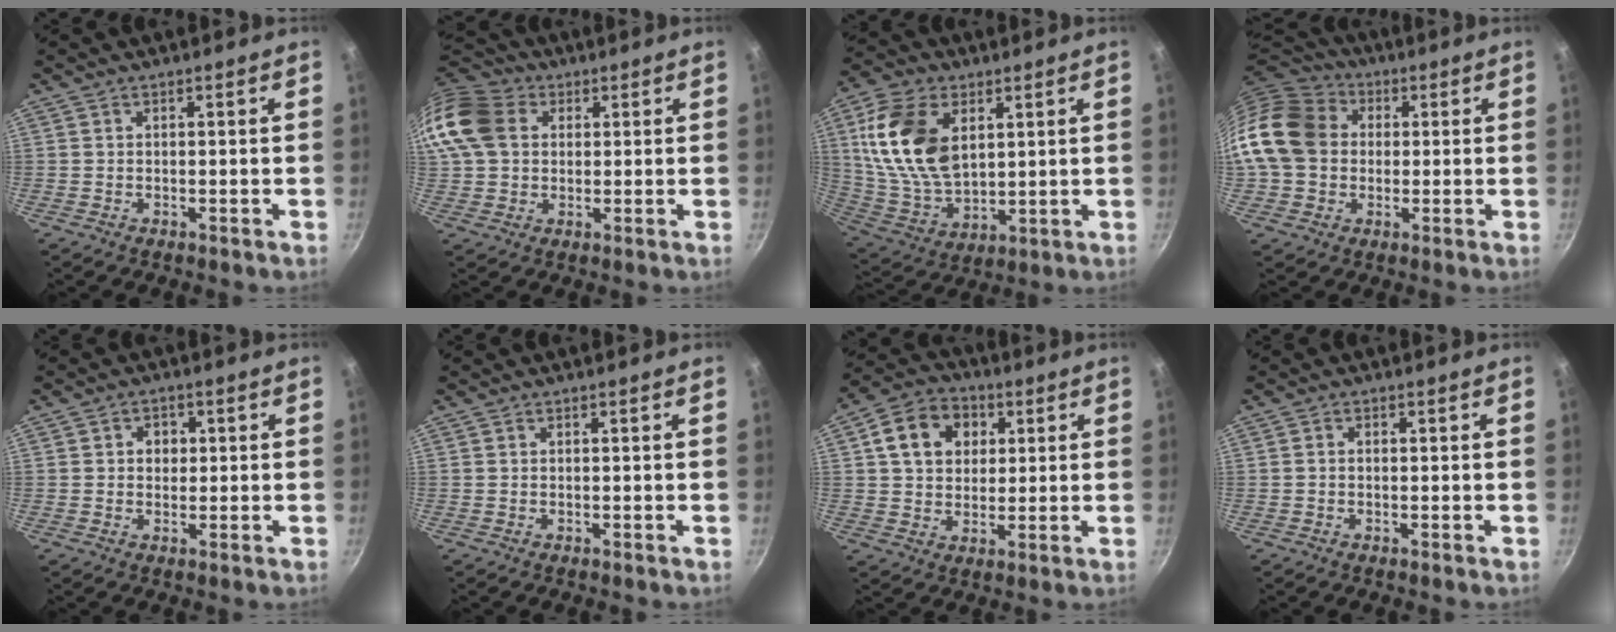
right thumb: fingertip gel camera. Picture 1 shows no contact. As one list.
[{"total": 16.4, "force": [3.8, 12.9, 9.3], "torque": [-0.198, 0.027, 0.057]}, {"total": 18.7, "force": [5.2, 11.5, 13.7], "torque": [-0.244, -0.016, 0.113]}, {"total": 17.4, "force": [1.4, 14.3, 9.8], "torque": [-0.175, 0.034, 0.015]}, {"total": 3.3, "force": [0.5, 2.9, 1.6], "torque": [-0.005, 0.002, 0.004]}, {"total": 0.0}, {"total": 11.9, "force": [3.5, 9.3, 6.5], "torque": [-0.090, 0.010, 0.048]}, {"total": 0.8, "force": [-0.1, 0.6, 0.5], "torque": [-0.009, 0.006, -0.002]}]